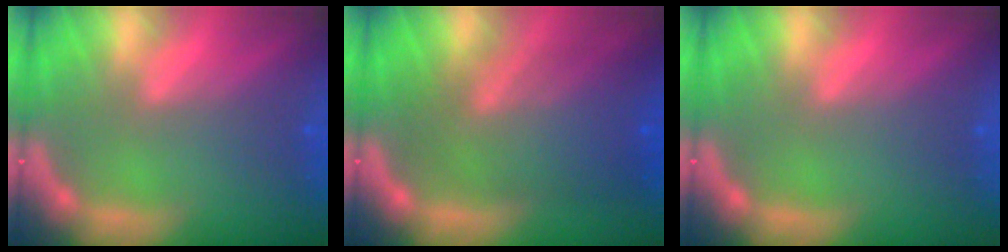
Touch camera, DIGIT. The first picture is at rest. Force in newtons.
{"total": 8.5}
{"total": 0.0}